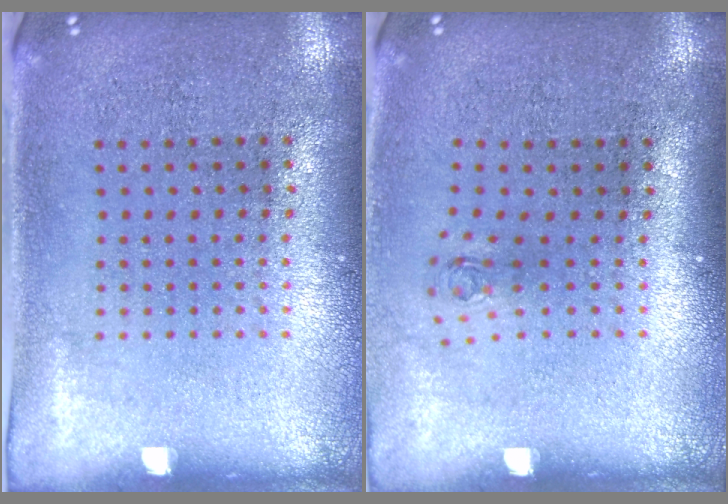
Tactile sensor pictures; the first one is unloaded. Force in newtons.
{"total": 0.7, "press": 0.3, "slide": 0.6}